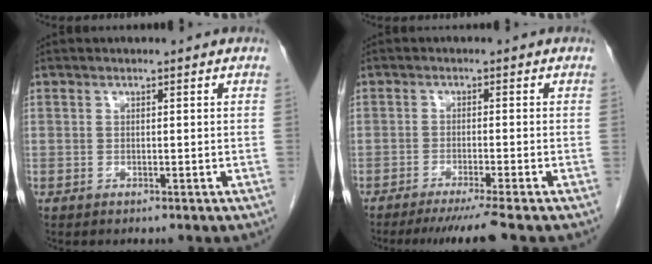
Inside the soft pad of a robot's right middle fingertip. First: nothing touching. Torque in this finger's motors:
{"motor_torque": [0.06, -0.03, 0.03, 0.03]}